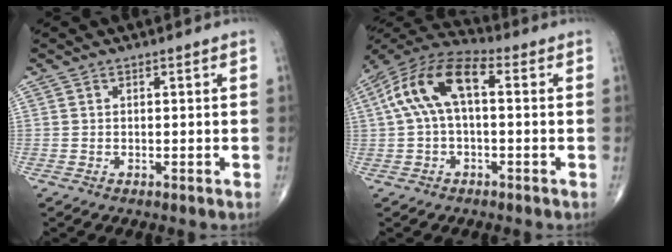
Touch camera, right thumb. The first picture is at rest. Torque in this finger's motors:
{"motor_torque": [-0.25, 0.69, 0.65, -0.07, 0.15]}